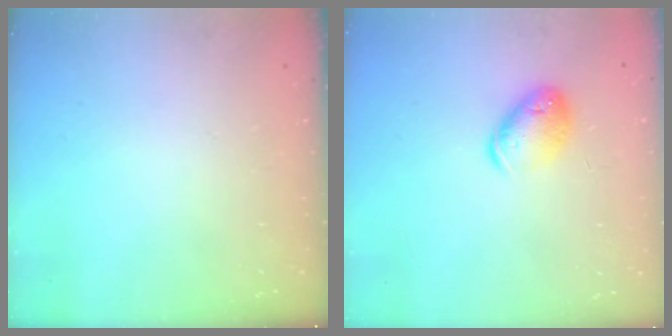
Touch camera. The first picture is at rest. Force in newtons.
{"total": 11.9, "press": 11.7, "slide": 2.1}